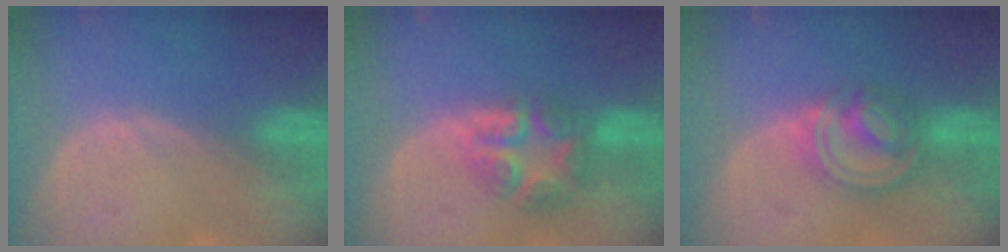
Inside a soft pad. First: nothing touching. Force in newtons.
{"total": 7.6, "press": 6.7, "slide": 3.6}
{"total": 7.6, "press": 6.6, "slide": 3.8}